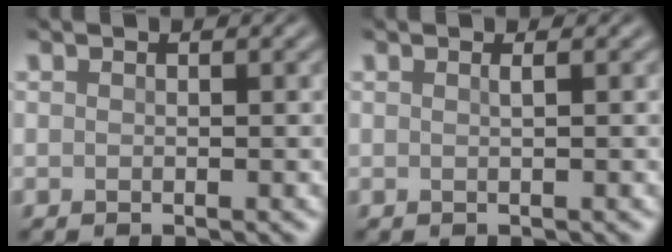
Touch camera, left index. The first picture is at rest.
{"total": 0.8, "force": [0.2, 0.3, 0.7], "torque": [-0.008, 0.003, -0.002]}